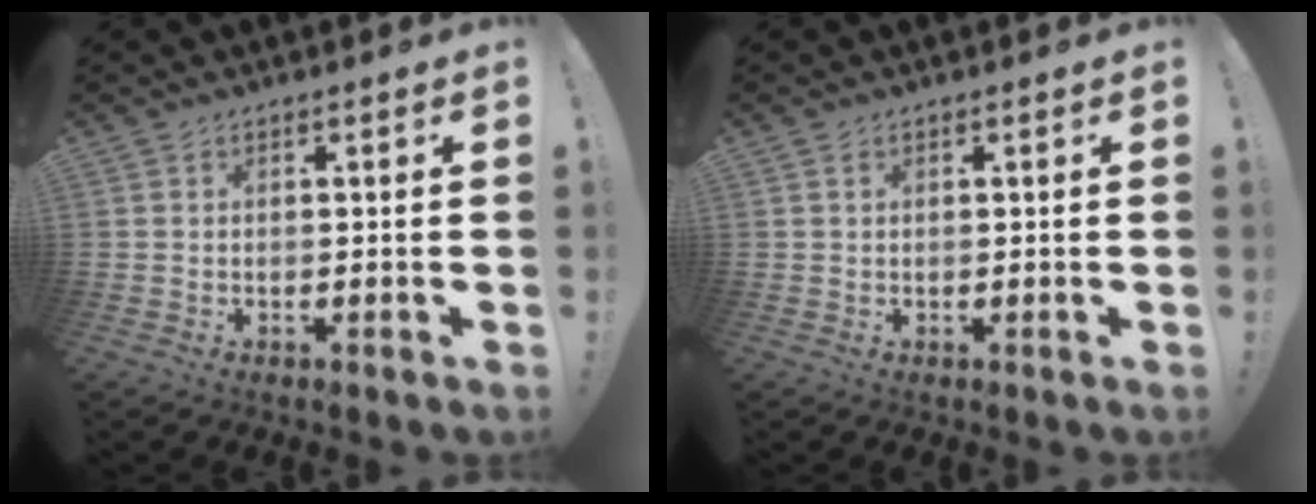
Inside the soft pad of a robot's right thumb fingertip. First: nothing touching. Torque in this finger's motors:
{"motor_torque": [-0.11, -0.13, -0.11, 0.11, 0.02]}